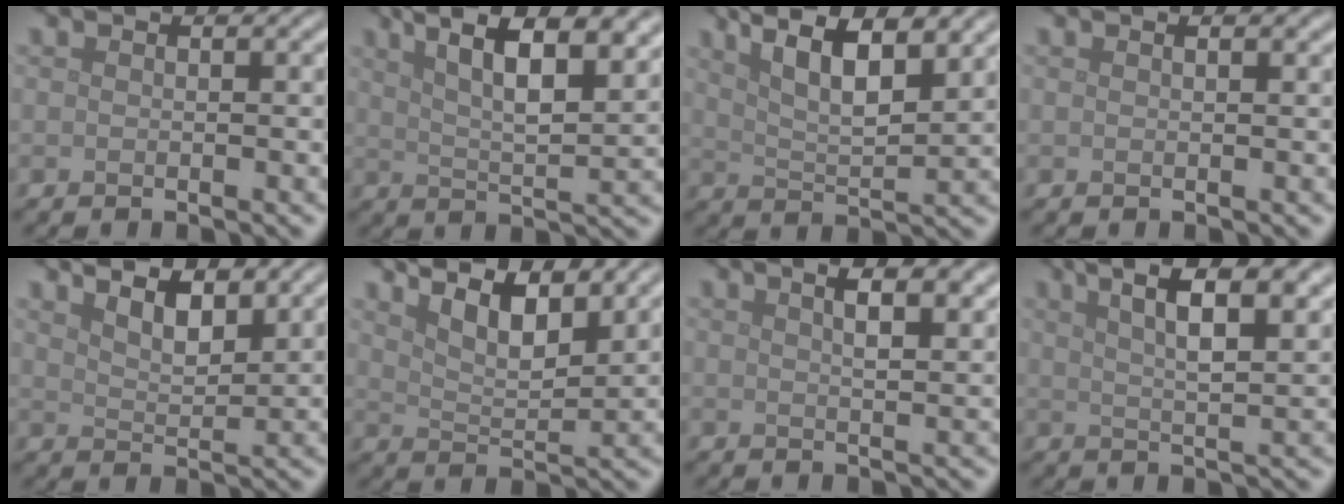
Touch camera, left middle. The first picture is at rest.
{"total": 10.9, "force": [6.6, 3.5, 7.9], "torque": [-0.114, 0.032, 0.076]}
{"total": 7.9, "force": [5.0, 2.3, 5.7], "torque": [-0.087, 0.019, 0.064]}
{"total": 0.7, "force": [0.5, 0.1, 0.5], "torque": [-0.009, 0.002, 0.008]}
{"total": 3.7, "force": [2.9, 1.1, 2.0], "torque": [-0.032, 0.004, 0.040]}
{"total": 5.1, "force": [3.6, 1.5, 3.3], "torque": [-0.057, 0.007, 0.052]}
{"total": 5.3, "force": [2.9, 2.0, 4.0], "torque": [-0.030, 0.023, 0.021]}
{"total": 8.5, "force": [4.7, 2.8, 6.5], "torque": [-0.080, 0.031, 0.050]}